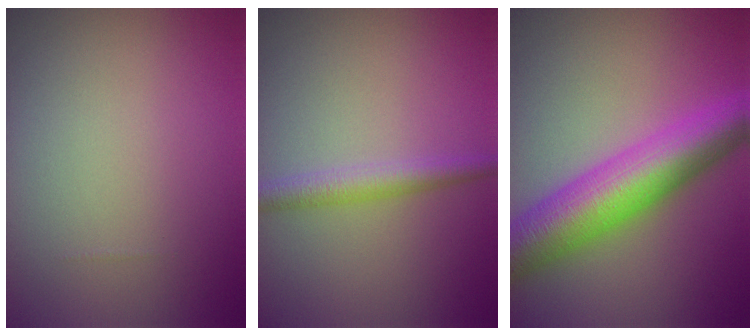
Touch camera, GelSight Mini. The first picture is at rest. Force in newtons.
{"total": 2.5, "press": 2.5, "slide": 0.1}
{"total": 9.4, "press": 9.4, "slide": 0.0}